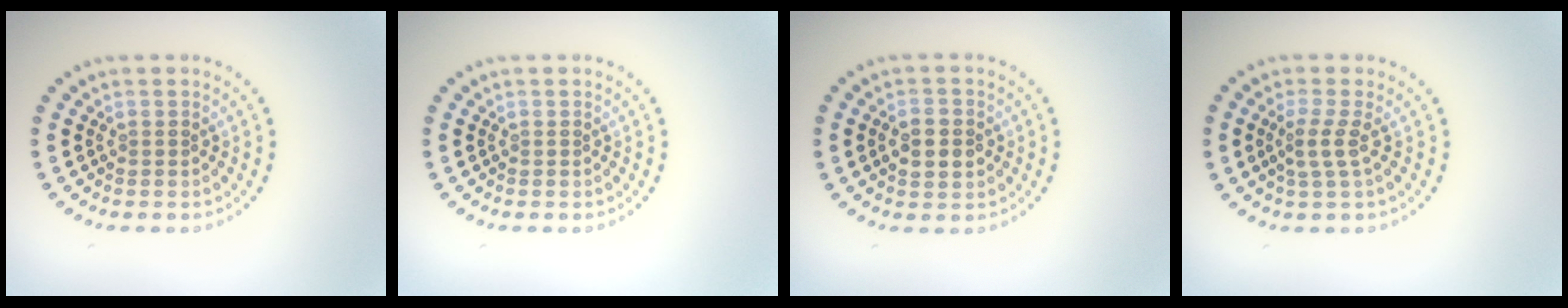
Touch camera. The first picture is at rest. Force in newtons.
{"total": 0.0}
{"total": 3.1, "press": 3.1, "slide": 0.1}
{"total": 2.1, "press": 1.5, "slide": 1.4}